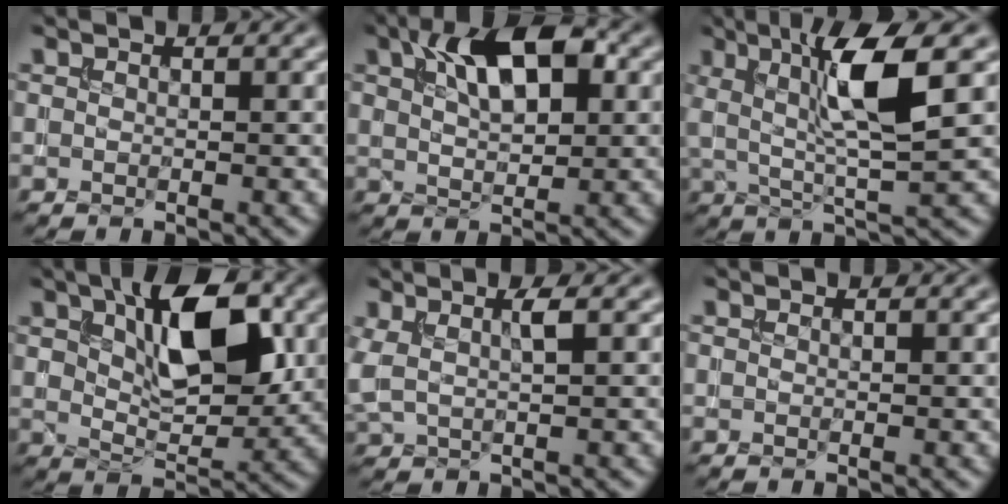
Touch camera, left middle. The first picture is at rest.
{"total": 7.7, "force": [2.9, 3.7, 6.1], "torque": [-0.098, 0.020, 0.043]}
{"total": 7.4, "force": [1.8, 1.5, 7.0], "torque": [-0.126, 0.000, 0.037]}
{"total": 9.0, "force": [2.7, 4.3, 7.4], "torque": [-0.118, 0.006, 0.049]}
{"total": 2.2, "force": [0.6, 0.6, 2.0], "torque": [-0.041, 0.002, 0.017]}
{"total": 0.0}